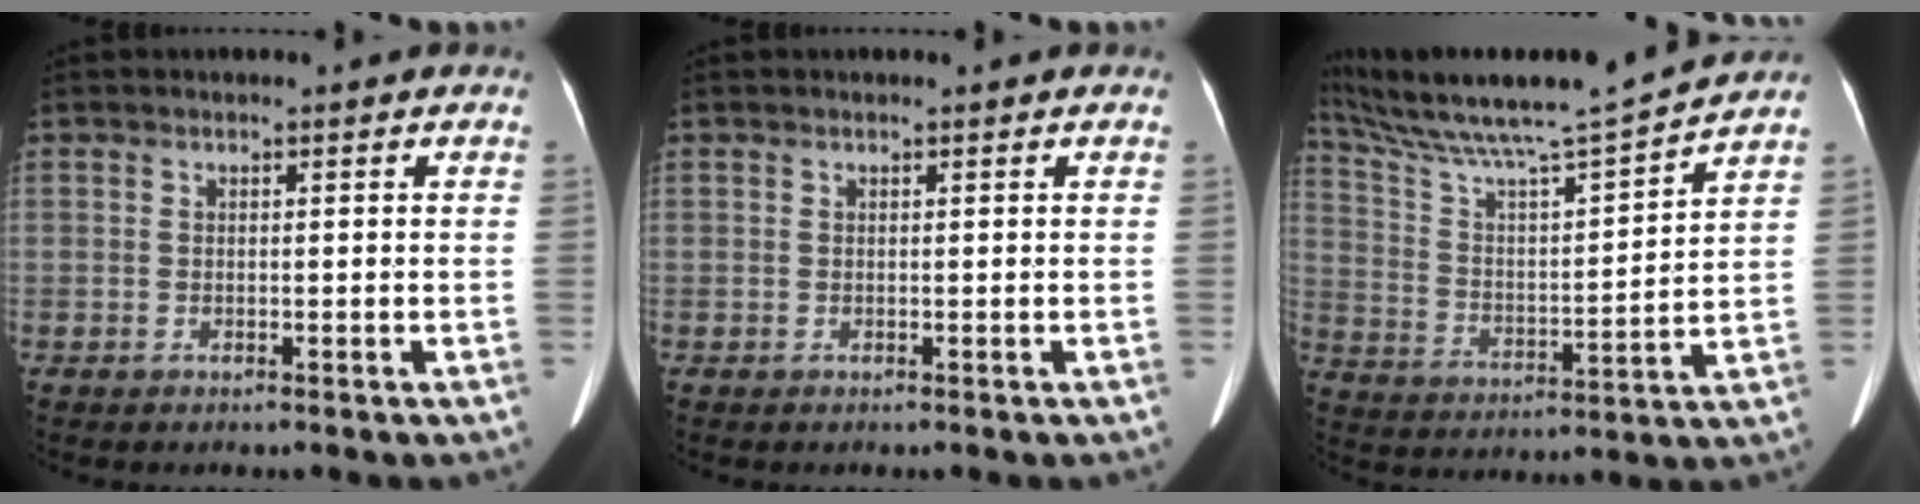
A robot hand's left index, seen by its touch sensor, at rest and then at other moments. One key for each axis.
{"total": 0.0}
{"total": 16.1, "fx": 14.5, "fy": -1.2, "fz": 6.8, "tx": -0.133, "ty": -0.015, "tz": 0.246}